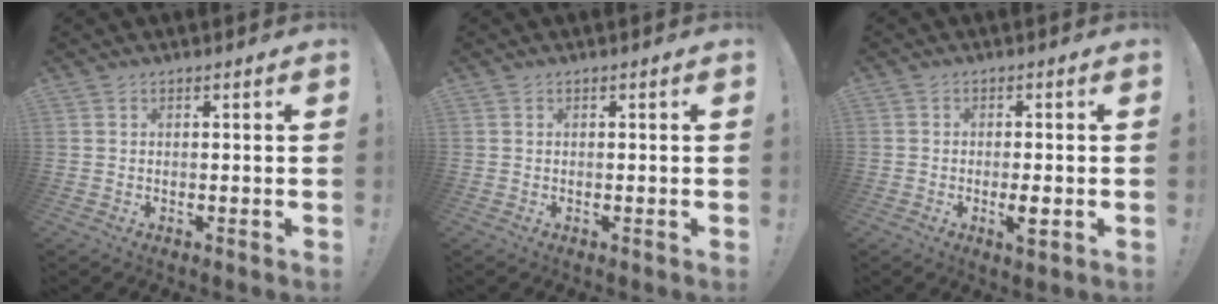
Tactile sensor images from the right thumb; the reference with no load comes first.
{"total": 0.0}
{"total": 4.3, "force": [-1.8, 2.9, 2.6], "torque": [-0.029, 0.011, -0.030]}